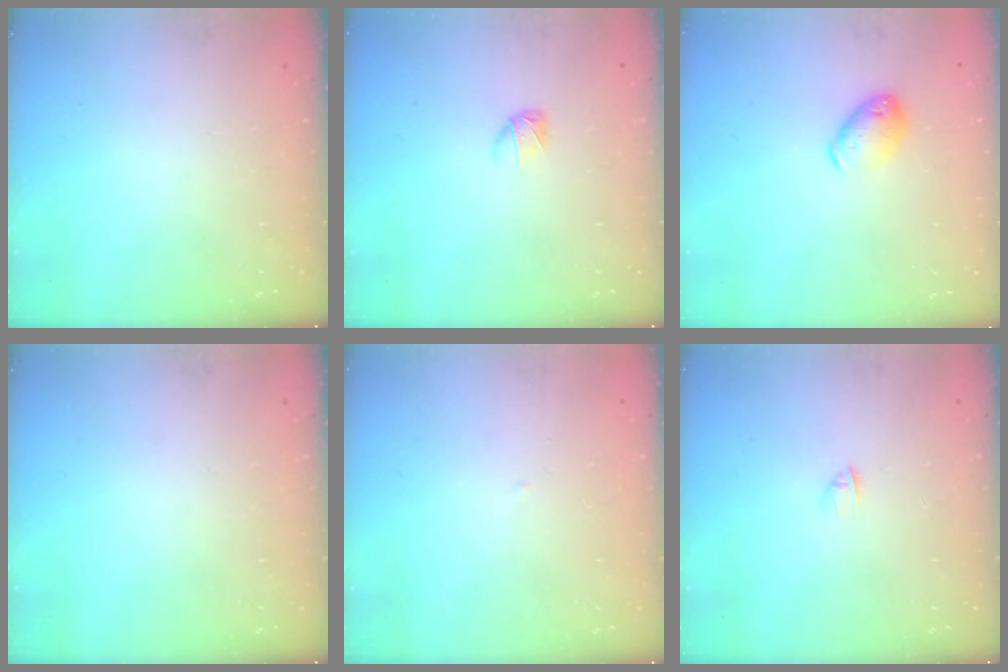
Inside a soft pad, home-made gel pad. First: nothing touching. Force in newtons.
{"total": 3.4, "press": 3.3, "slide": 0.7}
{"total": 8.0, "press": 7.9, "slide": 0.8}
{"total": 0.0}
{"total": 1.6, "press": 1.6, "slide": 0.3}
{"total": 1.6, "press": 1.5, "slide": 0.4}